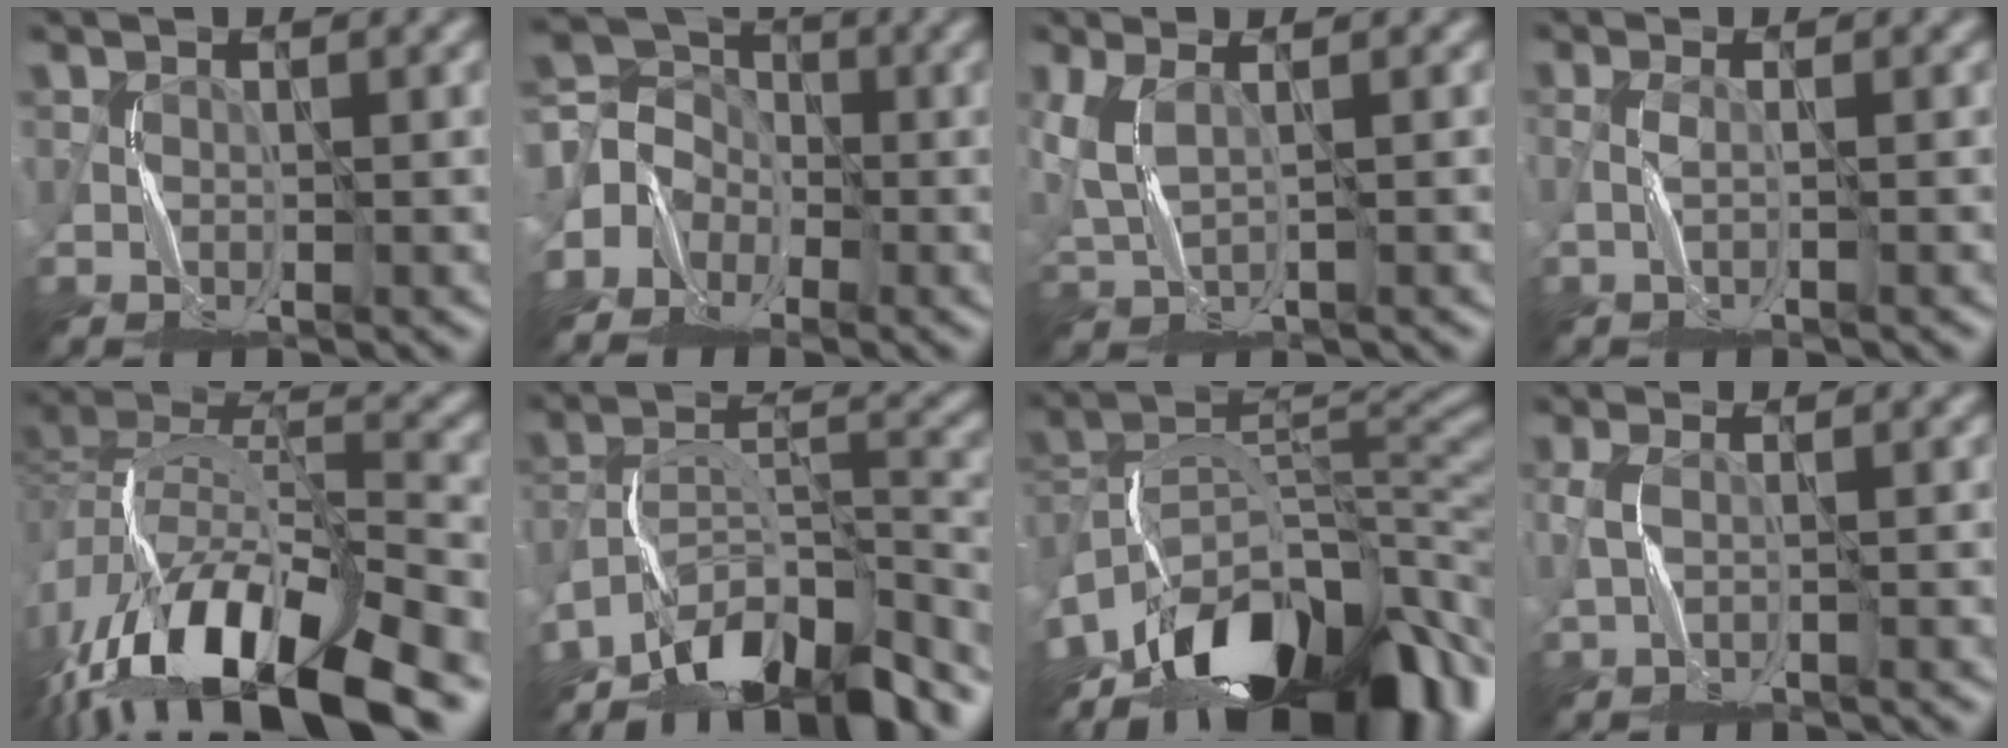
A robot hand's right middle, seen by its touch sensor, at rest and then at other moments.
{"total": 4.1, "force": [-1.7, 3.6, 0.6], "torque": [-0.003, 0.015, -0.056]}
{"total": 2.9, "force": [0.9, 1.1, 2.5], "torque": [-0.072, 0.002, 0.023]}
{"total": 0.8, "force": [-0.6, -0.1, 0.5], "torque": [-0.010, 0.004, -0.015]}
{"total": 16.0, "force": [-10.3, 6.1, 10.6], "torque": [-0.213, 0.009, -0.190]}
{"total": 12.2, "force": [-10.2, 3.4, 5.7], "torque": [-0.090, 0.012, -0.183]}
{"total": 15.2, "force": [-10.7, 6.7, 8.5], "torque": [-0.158, 0.018, -0.182]}
{"total": 0.8, "force": [-0.5, 0.1, 0.7], "torque": [-0.016, 0.005, -0.012]}